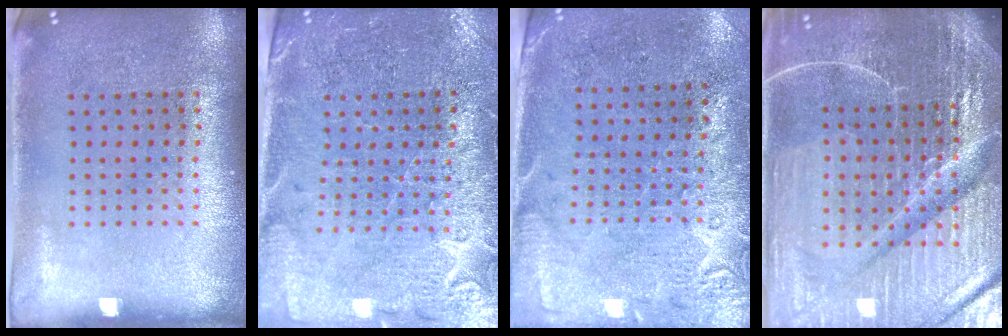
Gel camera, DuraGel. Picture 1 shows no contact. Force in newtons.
{"total": 3.3, "press": 3.1, "slide": 1.2}
{"total": 2.8, "press": 2.4, "slide": 1.4}
{"total": 7.1, "press": 6.1, "slide": 3.5}